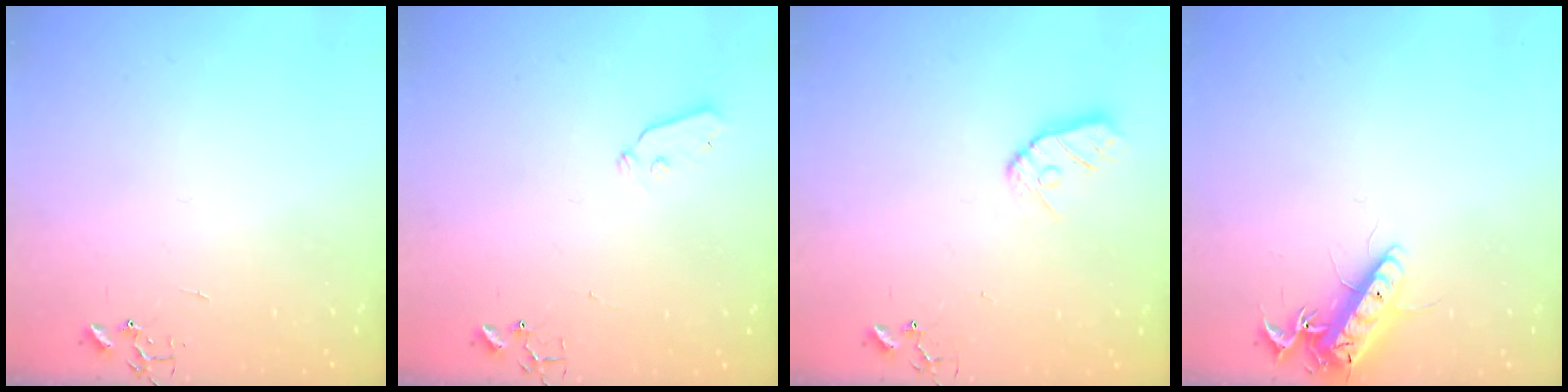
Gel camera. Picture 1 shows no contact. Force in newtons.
{"total": 3.3, "press": 3.3, "slide": 0.4}
{"total": 9.0, "press": 8.9, "slide": 0.8}
{"total": 14.2, "press": 14.2, "slide": 1.4}